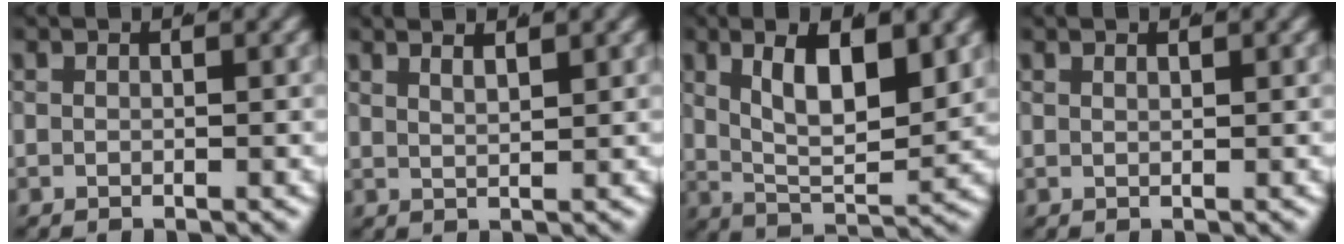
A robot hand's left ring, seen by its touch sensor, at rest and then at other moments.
{"total": 3.5, "force": [2.2, 1.7, 2.1], "torque": [-0.027, 0.006, 0.030]}
{"total": 8.5, "force": [1.7, 5.0, 6.6], "torque": [-0.127, -0.022, 0.031]}
{"total": 1.0, "force": [0.8, 0.3, 0.4], "torque": [-0.003, 0.003, 0.013]}